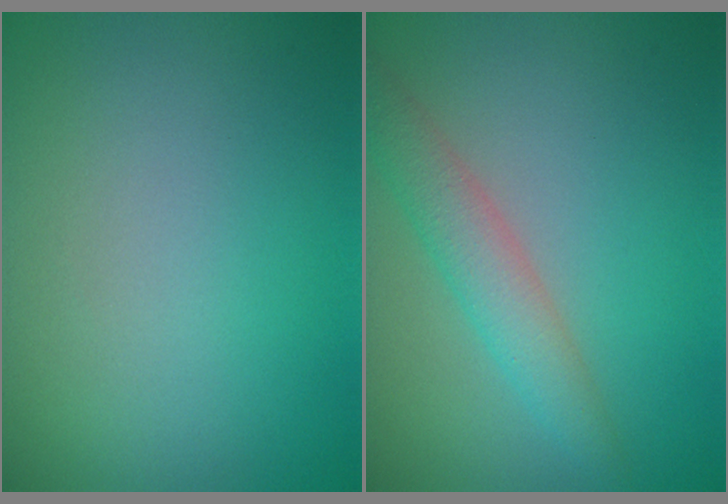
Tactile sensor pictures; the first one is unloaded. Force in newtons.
{"total": 2.4, "press": 2.4, "slide": 0.2}